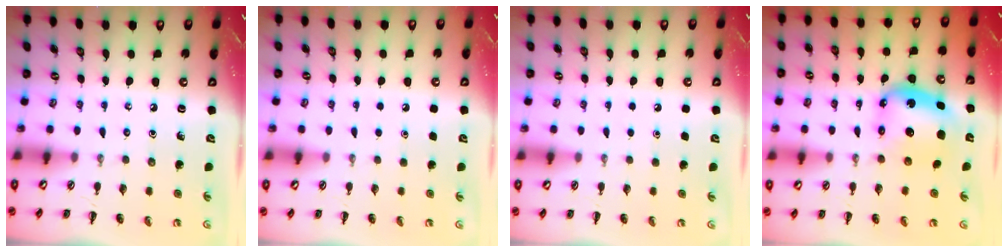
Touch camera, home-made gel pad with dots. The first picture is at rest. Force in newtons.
{"total": 1.7, "press": 1.7, "slide": 0.1}
{"total": 1.8, "press": 1.8, "slide": 0.1}
{"total": 6.4, "press": 6.3, "slide": 1.3}